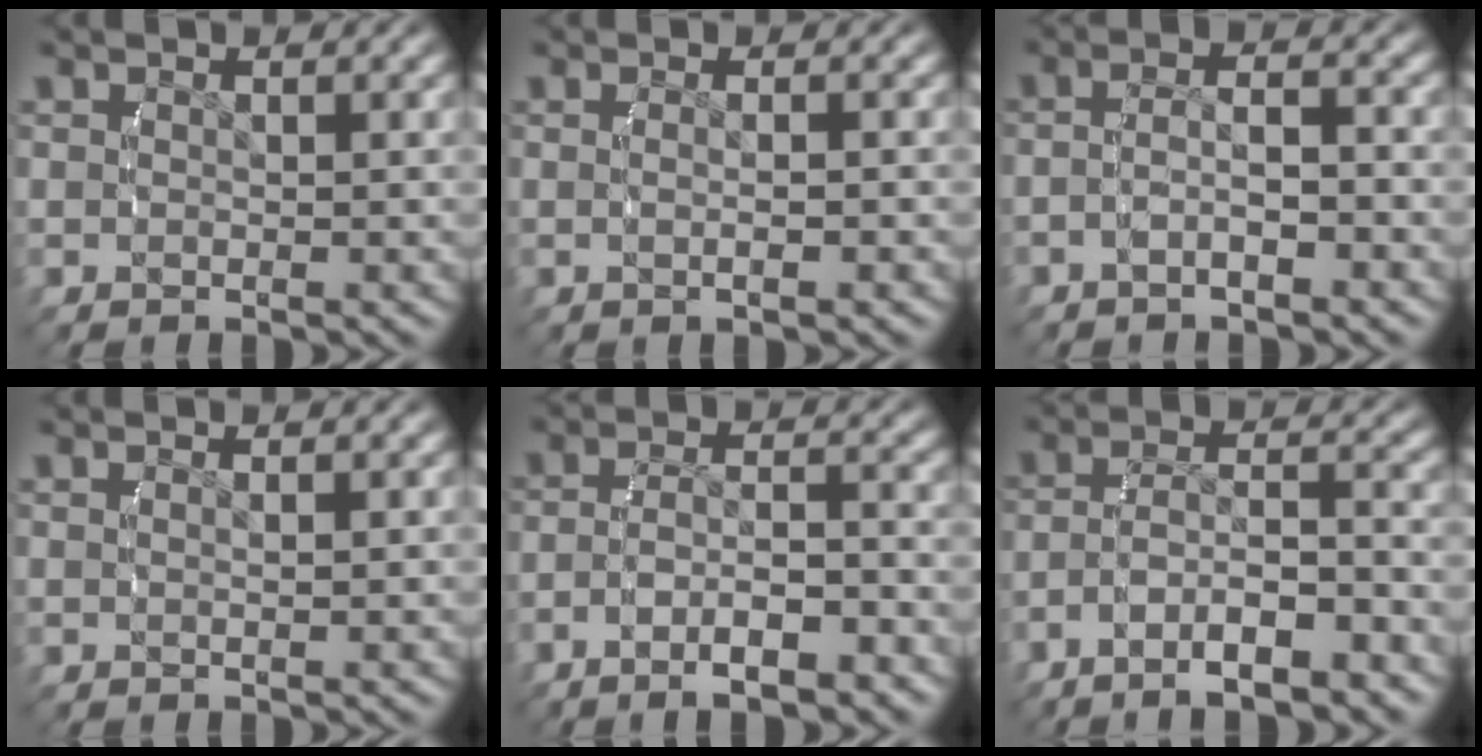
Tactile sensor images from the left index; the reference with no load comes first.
{"total": 1.6, "force": [-0.4, -0.7, 1.4], "torque": [-0.026, 0.002, -0.003]}
{"total": 2.9, "force": [-1.6, 0.4, 2.4], "torque": [-0.043, 0.005, -0.028]}
{"total": 1.1, "force": [0.4, -0.9, 0.4], "torque": [-0.007, -0.001, 0.011]}
{"total": 4.6, "force": [-3.1, 0.9, 3.2], "torque": [-0.054, -0.003, -0.047]}
{"total": 5.4, "force": [-3.8, 1.5, 3.5], "torque": [-0.067, -0.008, -0.057]}